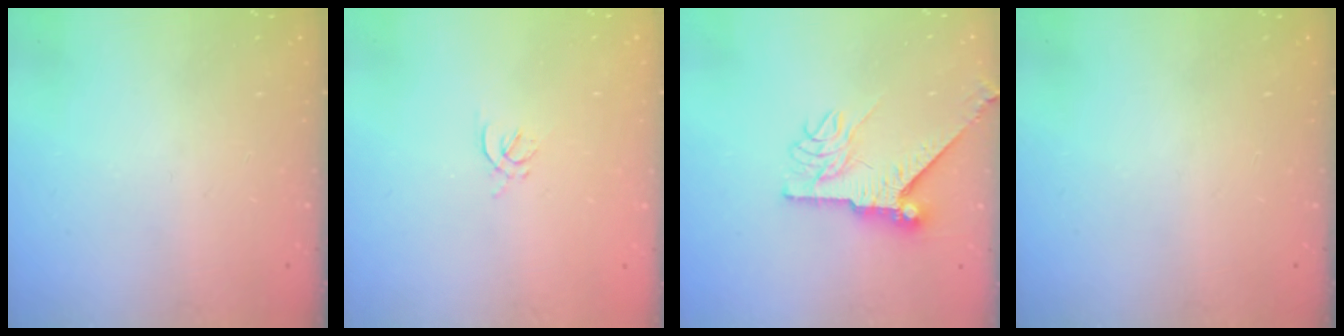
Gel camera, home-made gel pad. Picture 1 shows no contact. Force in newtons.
{"total": 1.7, "press": 1.6, "slide": 0.6}
{"total": 9.0, "press": 9.0, "slide": 0.6}
{"total": 0.0}